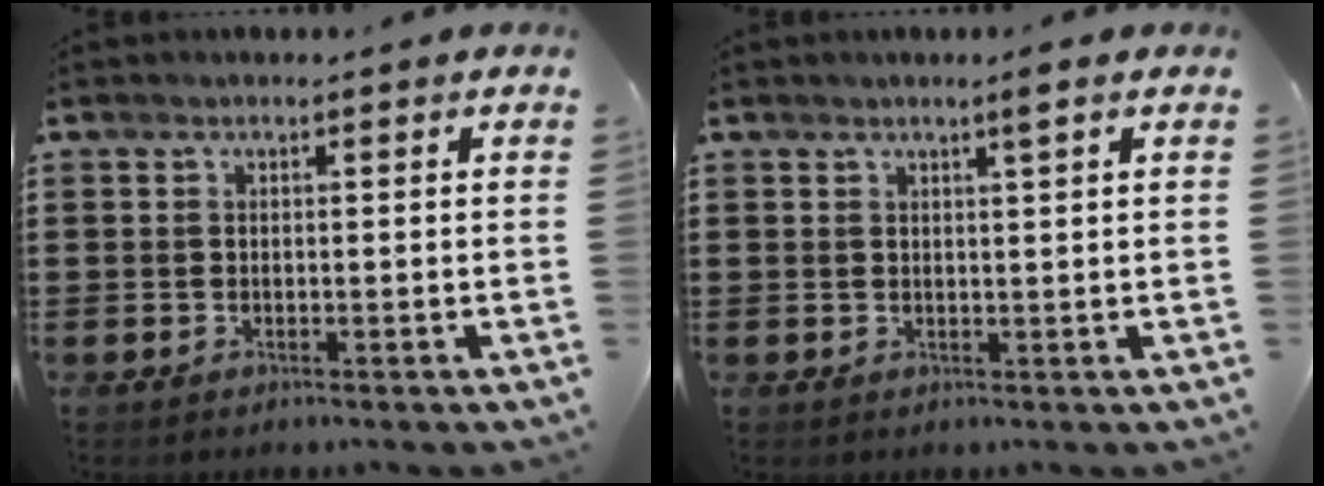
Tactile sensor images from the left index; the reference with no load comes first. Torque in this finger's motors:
{"motor_torque": [0.39, -0.18, 0.07, 0.01]}